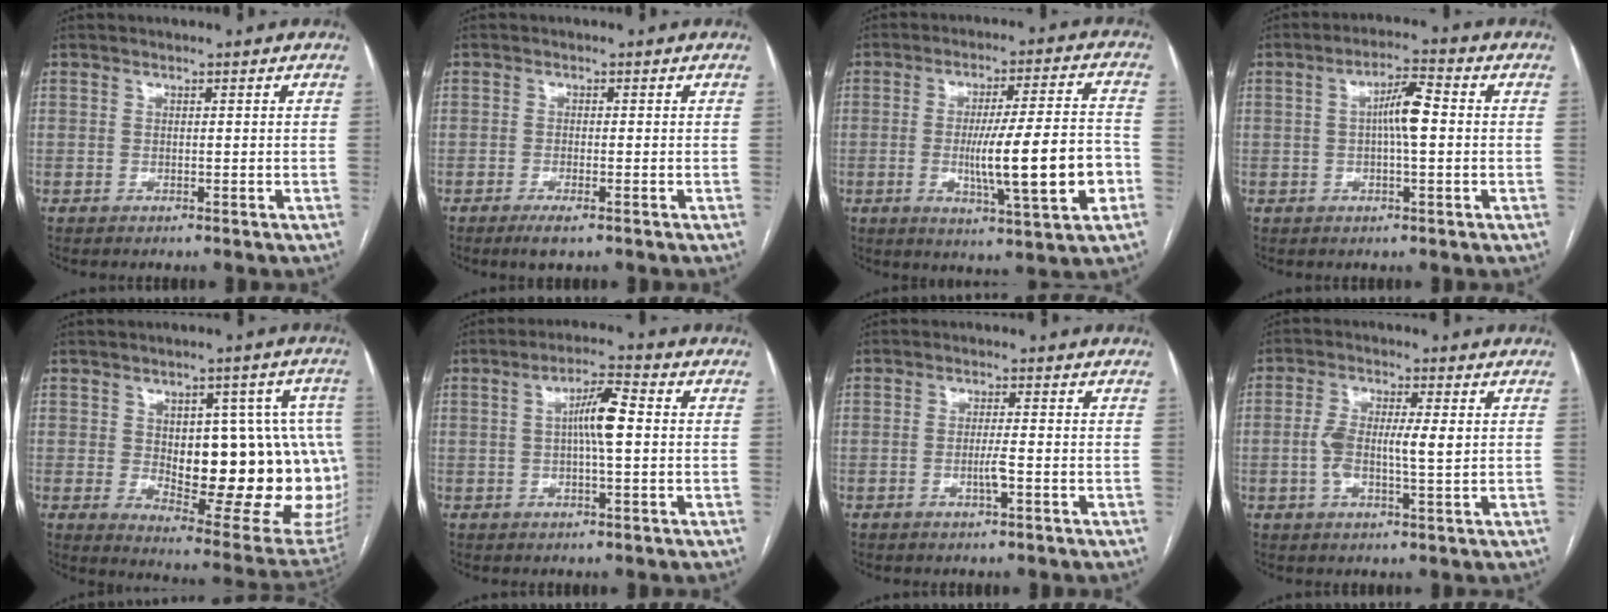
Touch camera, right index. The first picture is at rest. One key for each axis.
{"total": 2.7, "fx": -1.8, "fy": 0.4, "fz": 2.1, "tx": -0.038, "ty": -0.005, "tz": -0.029}
{"total": 14.9, "fx": -3.2, "fy": 1.0, "fz": 14.6, "tx": -0.231, "ty": -0.003, "tz": -0.044}
{"total": 5.7, "fx": 0.2, "fy": 0.8, "fz": 5.6, "tx": -0.101, "ty": 0.013, "tz": 0.000}
{"total": 22.6, "fx": -0.7, "fy": 9.3, "fz": 20.5, "tx": -0.192, "ty": 0.020, "tz": 0.022}
{"total": 5.9, "fx": 0.3, "fy": 0.7, "fz": 5.8, "tx": -0.106, "ty": 0.013, "tz": 0.002}
{"total": 2.3, "fx": -0.8, "fy": 0.0, "fz": 2.2, "tx": -0.041, "ty": -0.002, "tz": -0.015}
{"total": 6.5, "fx": 0.1, "fy": 1.4, "fz": 6.4, "tx": -0.126, "ty": 0.010, "tz": 0.002}